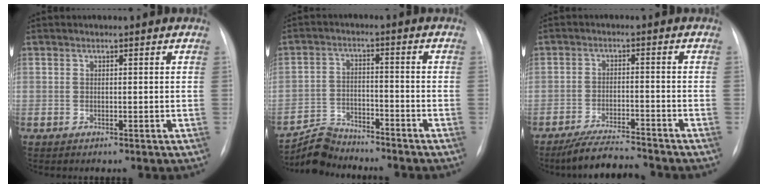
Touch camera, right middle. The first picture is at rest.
{"total": 6.1, "force": [-6.0, 1.1, -0.6], "torque": [0.005, 0.007, -0.107]}
{"total": 7.4, "force": [-6.9, 0.5, 2.6], "torque": [-0.048, -0.016, -0.120]}